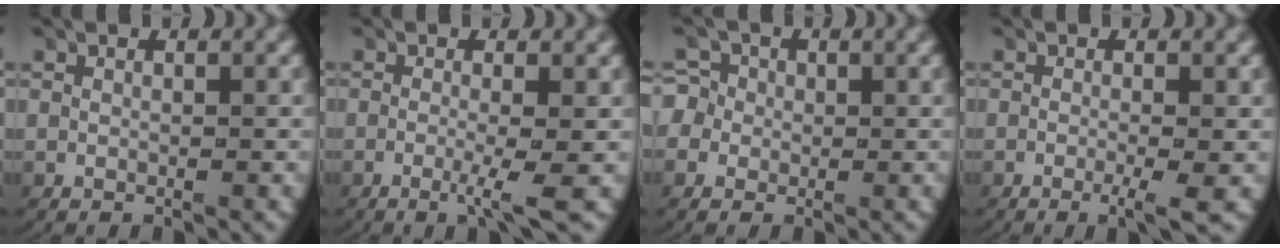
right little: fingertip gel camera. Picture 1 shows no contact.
{"total": 2.6, "force": [-1.0, 0.1, 2.4], "torque": [-0.044, -0.007, -0.023]}
{"total": 4.9, "force": [0.1, 4.6, 1.5], "torque": [-0.049, -0.009, -0.003]}
{"total": 2.6, "force": [-1.1, 0.1, 2.3], "torque": [-0.031, -0.003, -0.024]}